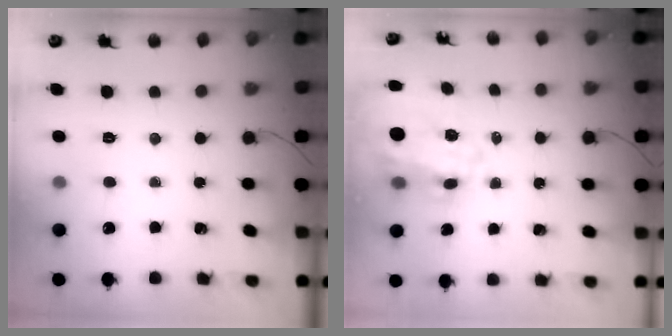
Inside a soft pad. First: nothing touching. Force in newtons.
{"total": 14.9, "press": 14.6, "slide": 3.0}